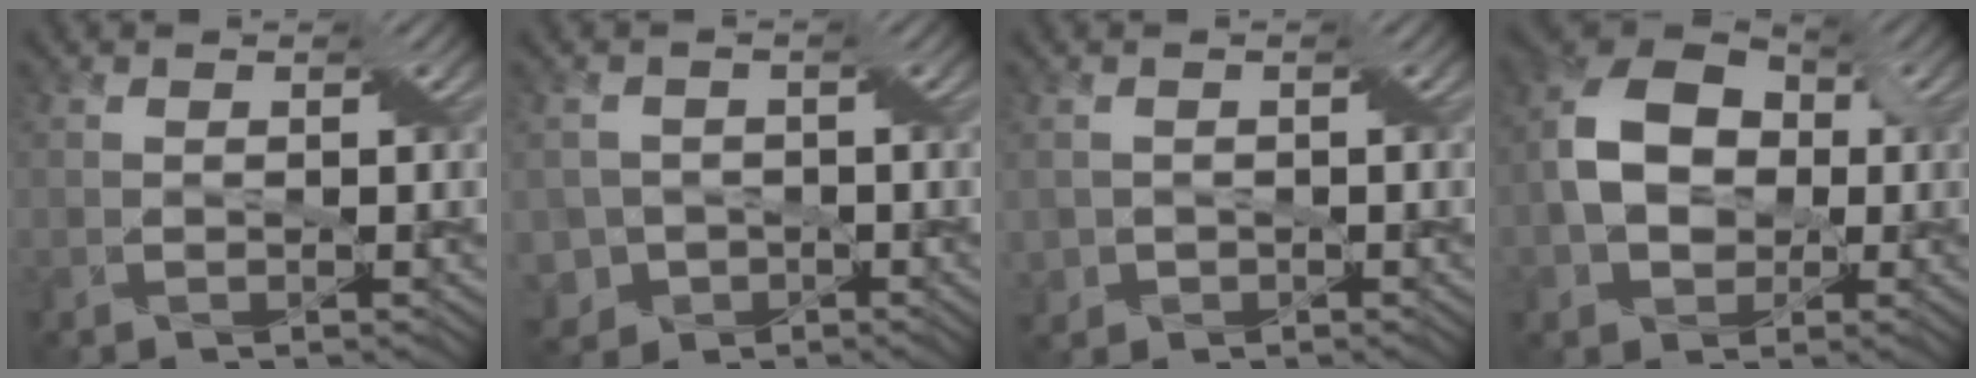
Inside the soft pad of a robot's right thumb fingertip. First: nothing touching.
{"total": 5.1, "force": [-2.4, 4.4, 1.1], "torque": [-0.028, -0.006, -0.047]}
{"total": 1.8, "force": [-0.6, 1.7, 0.1], "torque": [-0.007, -0.003, -0.009]}
{"total": 9.9, "force": [-0.2, 7.4, 6.5], "torque": [-0.142, 0.005, -0.012]}